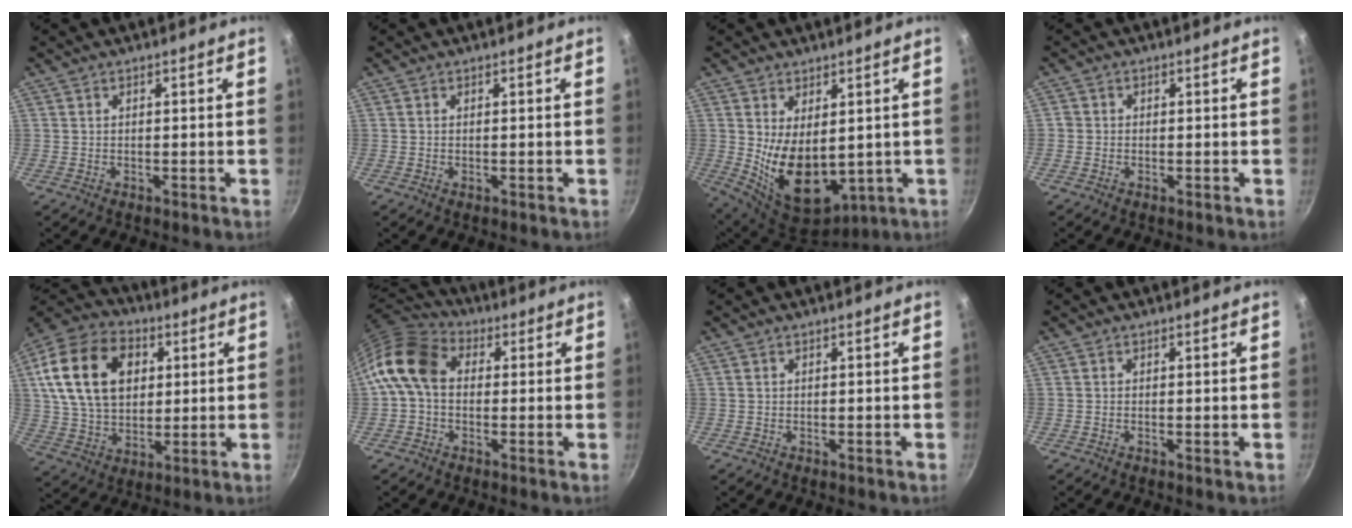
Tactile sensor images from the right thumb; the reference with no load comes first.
{"total": 0.0}
{"total": 13.1, "force": [0.9, 7.9, 10.4], "torque": [-0.155, -0.038, 0.045]}
{"total": 1.0, "force": [-0.3, 0.9, 0.2], "torque": [-0.003, 0.001, -0.008]}
{"total": 20.8, "force": [5.3, 14.7, 13.8], "torque": [-0.233, 0.006, 0.091]}
{"total": 11.6, "force": [0.8, 8.6, 7.7], "torque": [-0.131, 0.028, -0.007]}
{"total": 0.0}
{"total": 0.0}